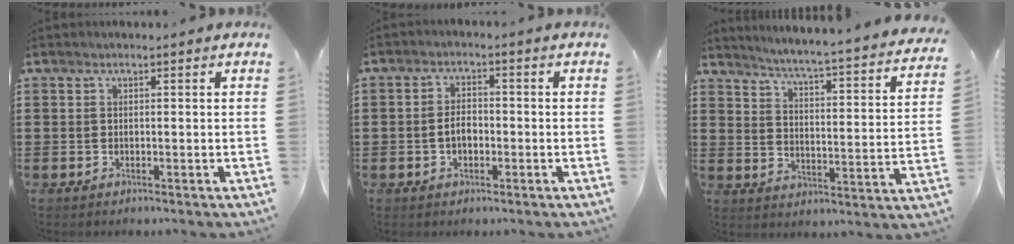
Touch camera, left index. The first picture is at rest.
{"total": 3.0, "force": [-0.7, 1.7, 2.3], "torque": [-0.046, 0.006, -0.014]}
{"total": 3.8, "force": [3.4, -1.0, 1.3], "torque": [-0.047, -0.042, 0.044]}